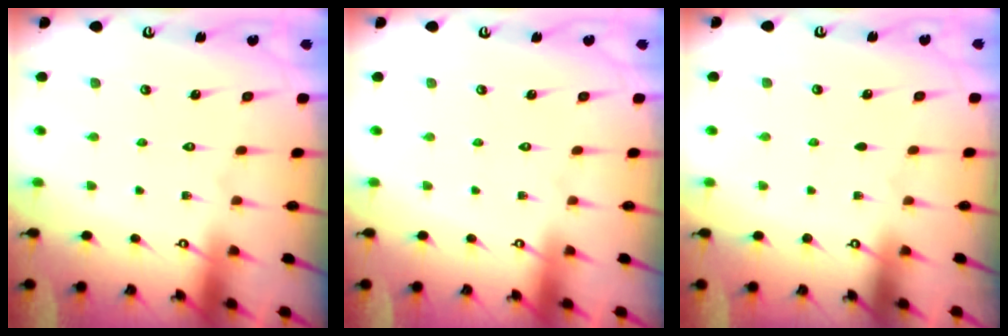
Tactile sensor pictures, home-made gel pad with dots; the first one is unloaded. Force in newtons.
{"total": 0.0}
{"total": 0.0}